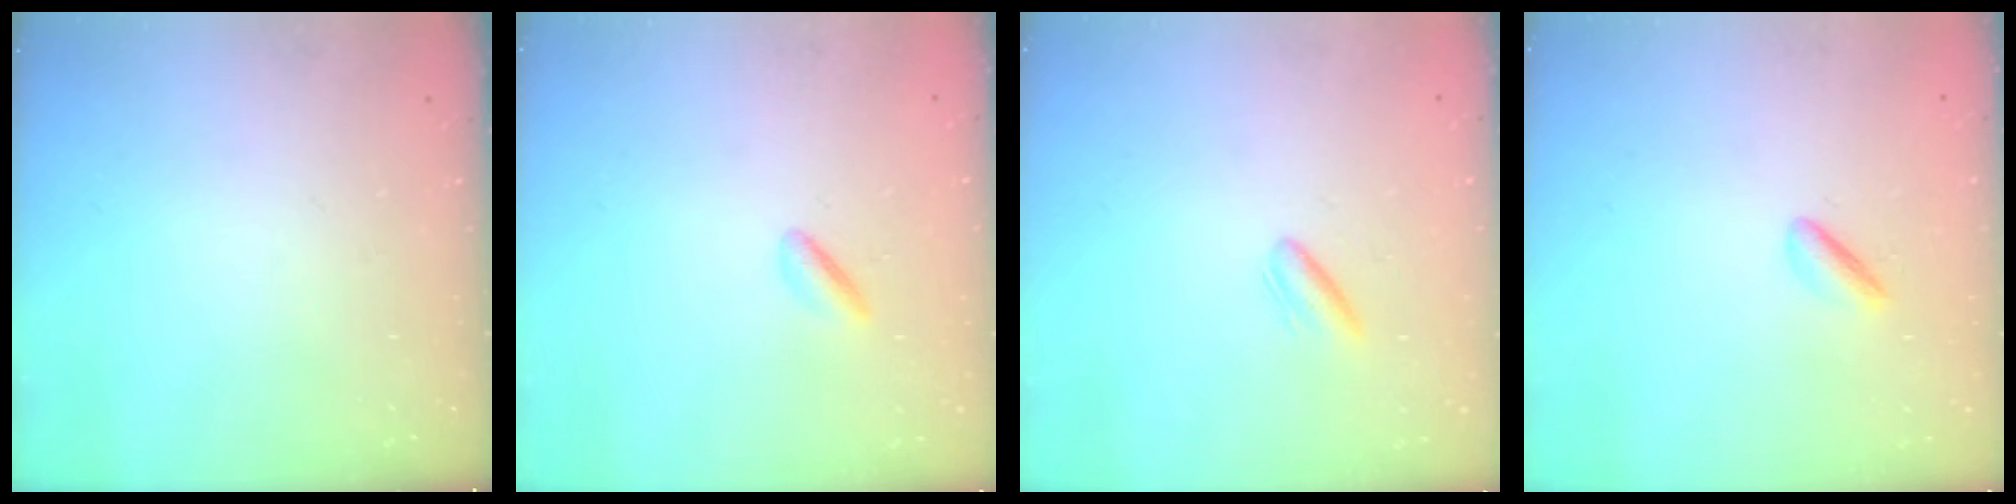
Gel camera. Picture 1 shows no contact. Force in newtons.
{"total": 1.6, "press": 1.3, "slide": 0.8}
{"total": 4.0, "press": 3.7, "slide": 1.5}
{"total": 2.4, "press": 2.2, "slide": 1.0}